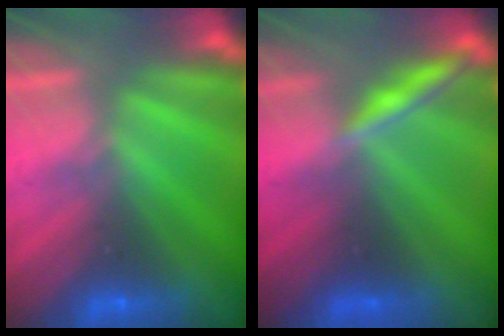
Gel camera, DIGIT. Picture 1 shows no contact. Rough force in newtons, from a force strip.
{"total": 2.0}